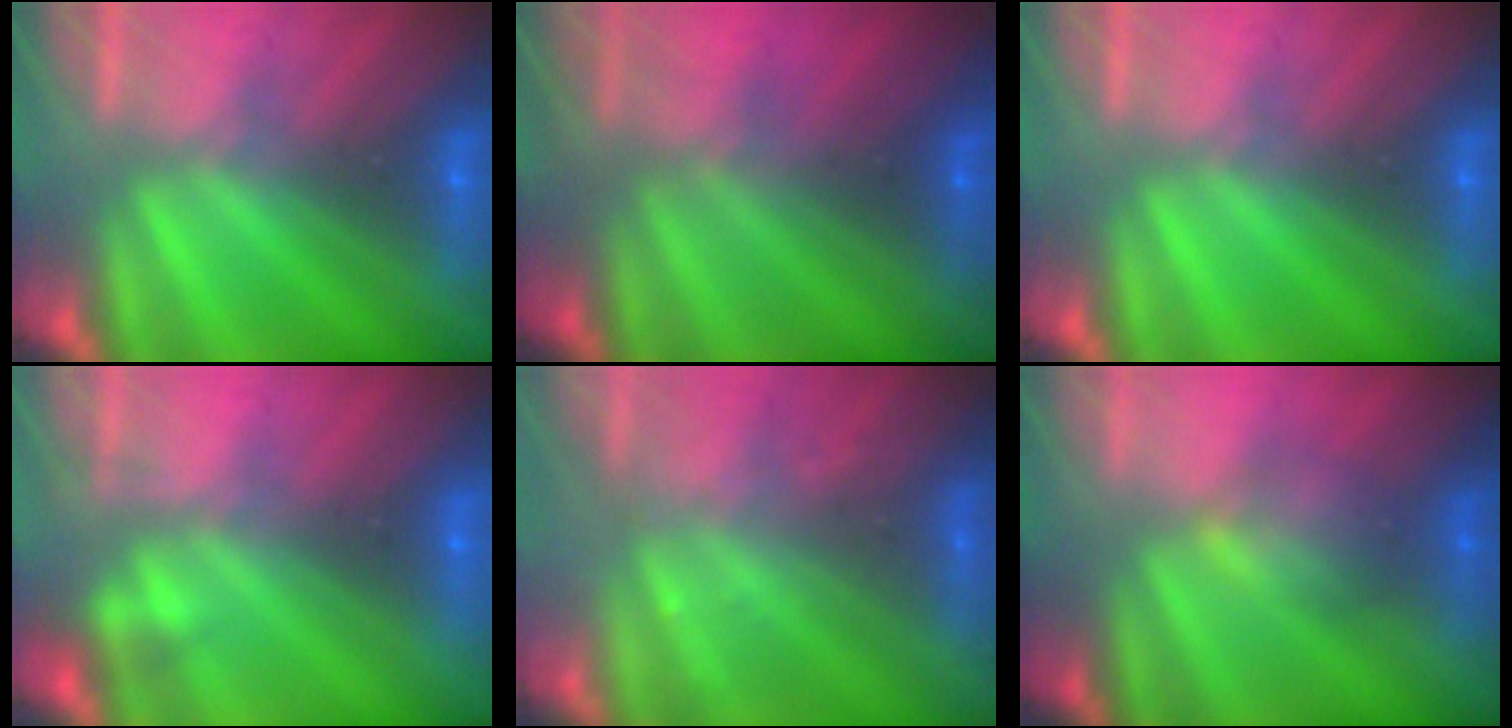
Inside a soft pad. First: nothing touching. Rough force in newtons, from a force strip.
{"total": 2.9}
{"total": 0.0}
{"total": 2.2}
{"total": 2.2}
{"total": 2.0}